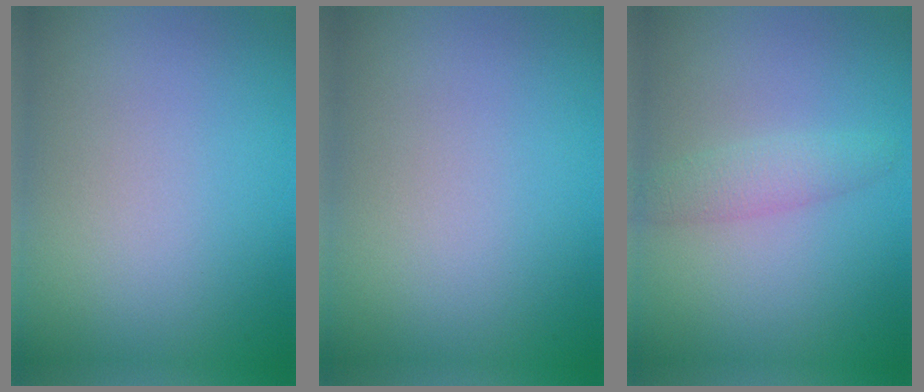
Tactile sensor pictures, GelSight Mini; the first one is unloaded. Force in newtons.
{"total": 0.0}
{"total": 2.0, "press": 2.0, "slide": 0.1}